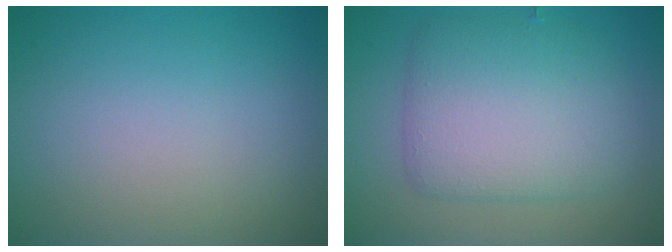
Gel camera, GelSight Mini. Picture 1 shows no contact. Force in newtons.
{"total": 6.2, "press": 6.2, "slide": 0.1}